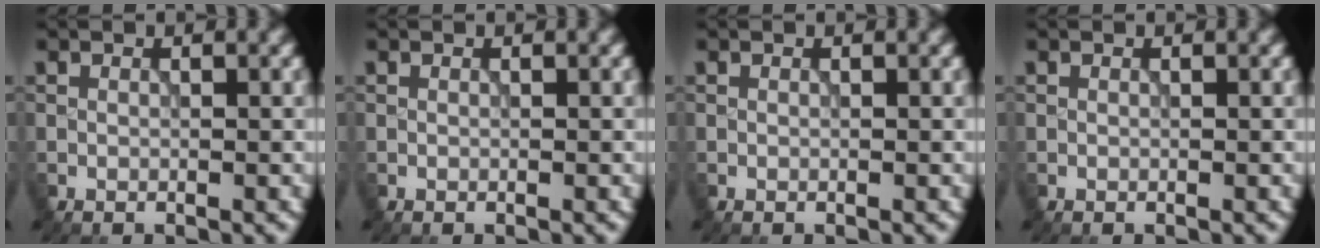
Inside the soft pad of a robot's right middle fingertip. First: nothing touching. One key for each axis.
{"total": 0.0}
{"total": 0.0}
{"total": 0.0}